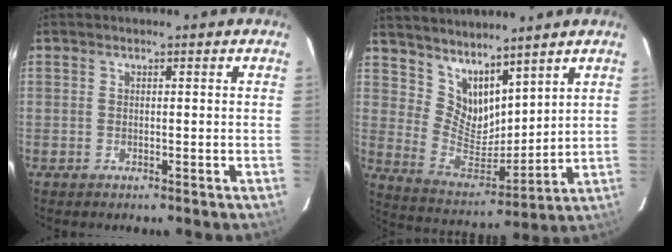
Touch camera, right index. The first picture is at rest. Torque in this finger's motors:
{"motor_torque": [0.20, 0.31, 0.09, 0.02]}